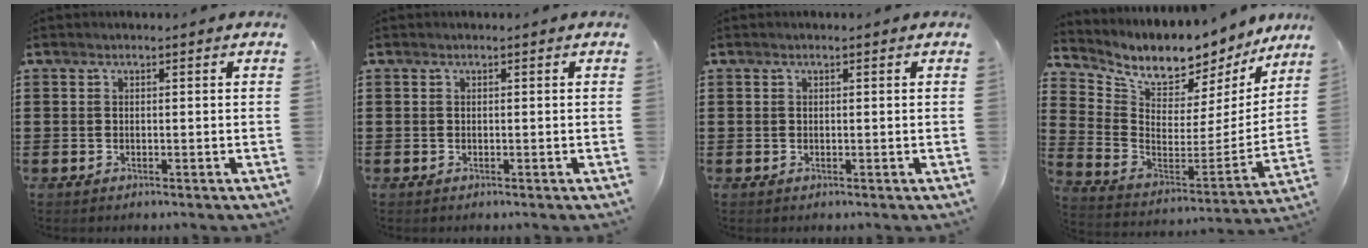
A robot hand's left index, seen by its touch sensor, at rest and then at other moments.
{"total": 0.0}
{"total": 0.0}
{"total": 6.6, "force": [6.0, 2.3, 1.4], "torque": [-0.054, -0.065, 0.099]}